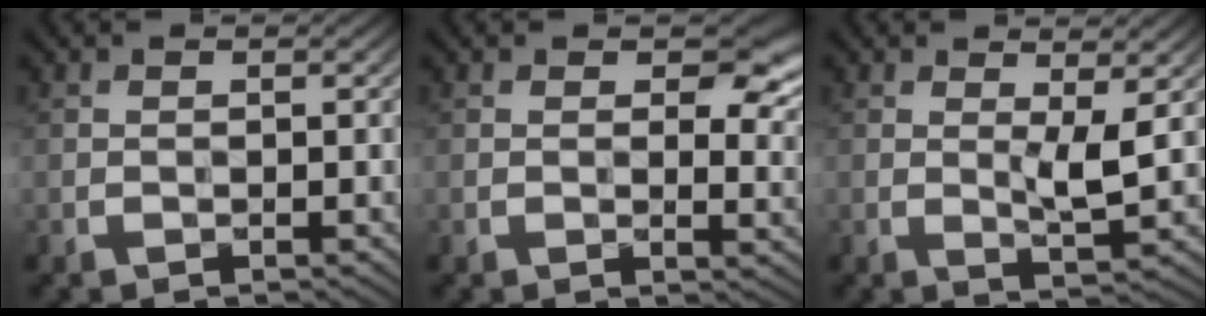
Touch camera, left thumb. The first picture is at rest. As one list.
[{"total": 5.8, "force": [2.4, 3.3, 4.2], "torque": [-0.056, -0.008, 0.034]}, {"total": 3.3, "force": [0.8, 0.6, 3.1], "torque": [-0.063, -0.006, 0.017]}]